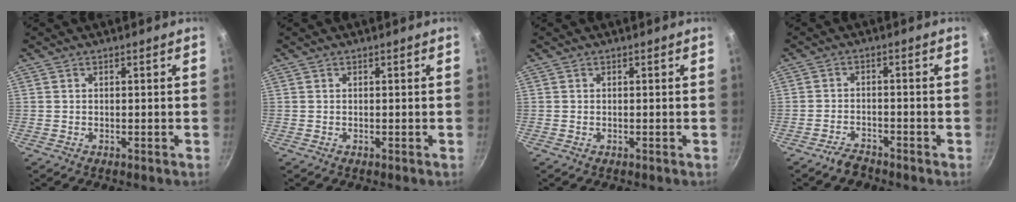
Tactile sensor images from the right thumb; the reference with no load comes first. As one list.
[{"total": 0.0}, {"total": 0.0}, {"total": 3.3, "force": [-2.9, 1.2, 1.1], "torque": [-0.018, 0.027, -0.052]}]